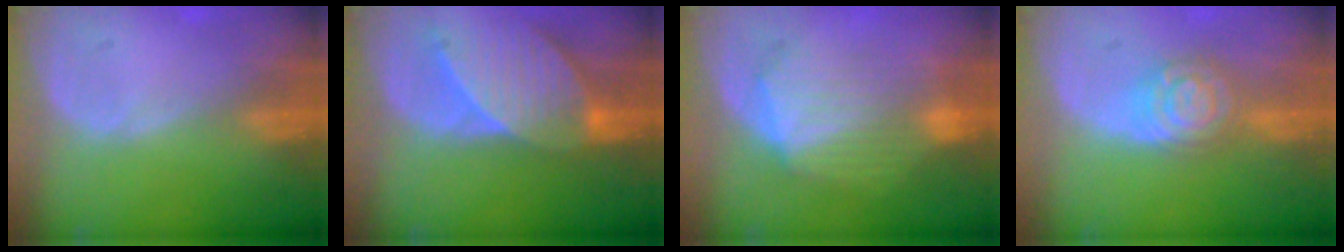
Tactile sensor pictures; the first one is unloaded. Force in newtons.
{"total": 9.2, "press": 8.6, "slide": 3.4}
{"total": 8.0, "press": 8.0, "slide": 0.3}
{"total": 6.5, "press": 6.5, "slide": 0.5}